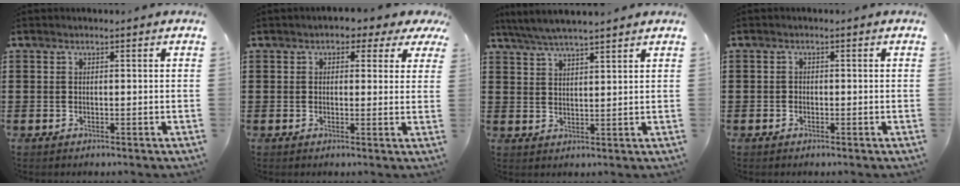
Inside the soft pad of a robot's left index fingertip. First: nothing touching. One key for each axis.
{"total": 2.3, "fx": 1.0, "fy": 1.6, "fz": 1.3, "tx": -0.017, "ty": 0.002, "tz": 0.012}
{"total": 4.3, "fx": 3.9, "fy": 0.0, "fz": 1.7, "tx": -0.043, "ty": -0.011, "tz": 0.071}
{"total": 0.9, "fx": -0.5, "fy": 0.7, "fz": 0.2, "tx": -0.007, "ty": 0.001, "tz": -0.011}